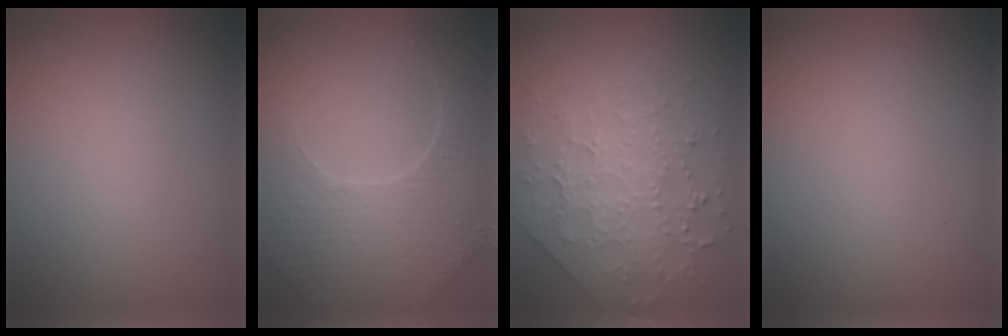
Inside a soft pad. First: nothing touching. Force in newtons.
{"total": 5.1, "press": 3.7, "slide": 3.5}
{"total": 3.8, "press": 3.7, "slide": 0.7}
{"total": 0.0}